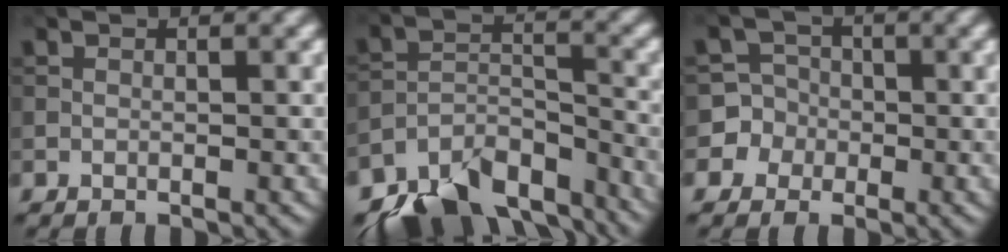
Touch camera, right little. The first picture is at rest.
{"total": 11.5, "force": [-9.6, 4.9, 4.1], "torque": [-0.067, -0.006, -0.144]}
{"total": 5.0, "force": [-1.6, 4.7, 0.1], "torque": [0.015, 0.016, -0.045]}